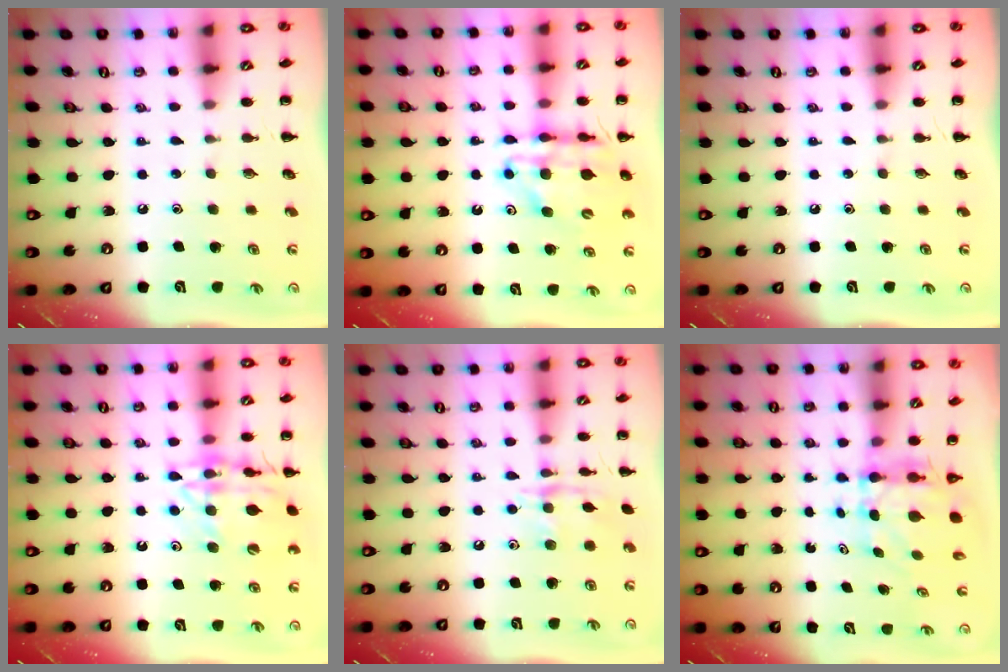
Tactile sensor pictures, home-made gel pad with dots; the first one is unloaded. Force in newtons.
{"total": 13.9, "press": 13.4, "slide": 3.7}
{"total": 0.0}
{"total": 16.3, "press": 16.3, "slide": 1.1}
{"total": 10.6, "press": 10.6, "slide": 0.6}
{"total": 5.3, "press": 5.1, "slide": 1.5}